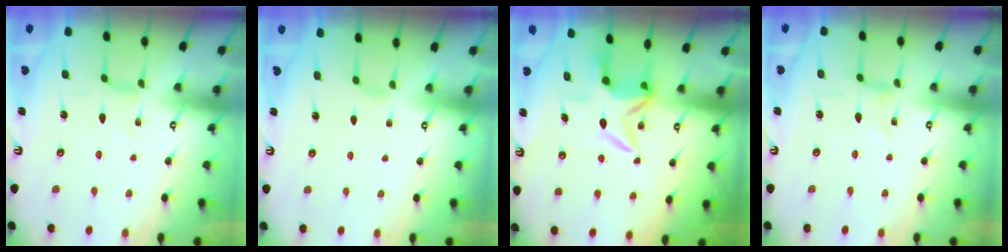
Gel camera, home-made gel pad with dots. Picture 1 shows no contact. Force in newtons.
{"total": 1.0, "press": 1.0, "slide": 0.3}
{"total": 7.2, "press": 7.2, "slide": 0.6}
{"total": 0.6, "press": 0.5, "slide": 0.2}